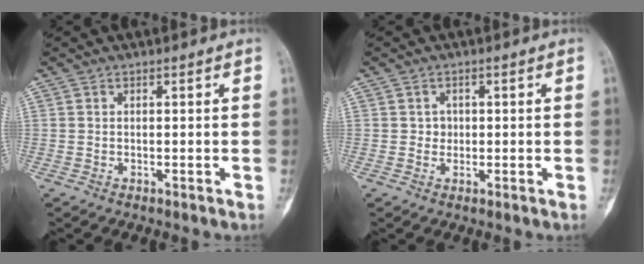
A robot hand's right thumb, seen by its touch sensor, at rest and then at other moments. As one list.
[{"total": 1.6, "force": [0.1, 1.5, 0.5], "torque": [0.003, 0.004, 0.000]}]